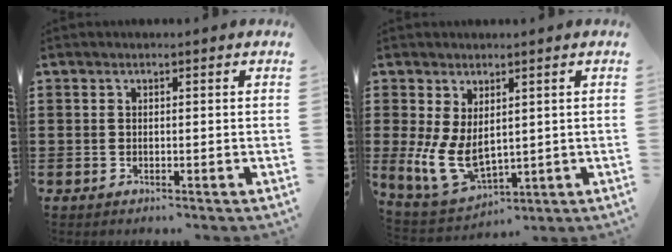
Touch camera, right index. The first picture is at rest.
{"total": 7.7, "force": [0.8, 4.7, 6.0], "torque": [-0.153, -0.011, 0.018]}